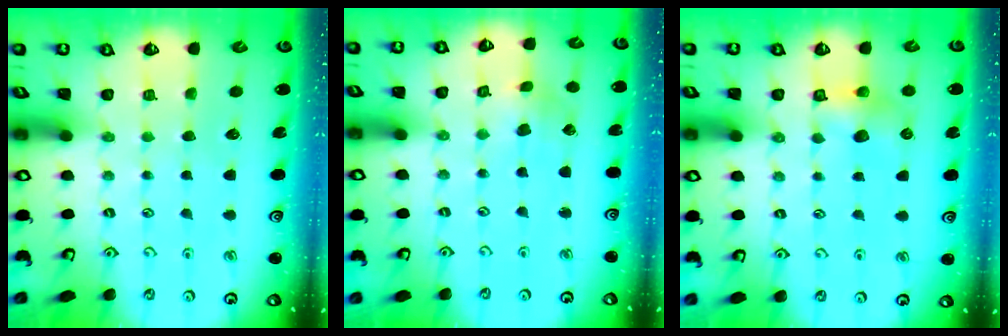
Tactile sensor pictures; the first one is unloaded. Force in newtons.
{"total": 2.8, "press": 2.8, "slide": 0.1}
{"total": 6.6, "press": 6.5, "slide": 0.8}